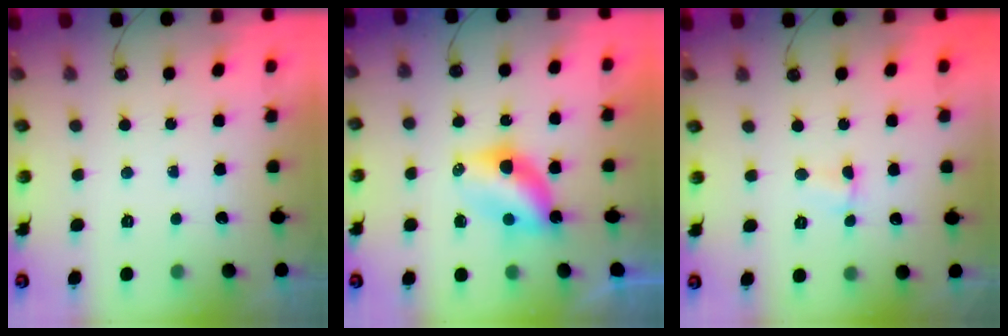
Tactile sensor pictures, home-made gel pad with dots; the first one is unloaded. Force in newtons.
{"total": 6.9, "press": 6.9, "slide": 0.6}
{"total": 1.8, "press": 1.7, "slide": 0.5}